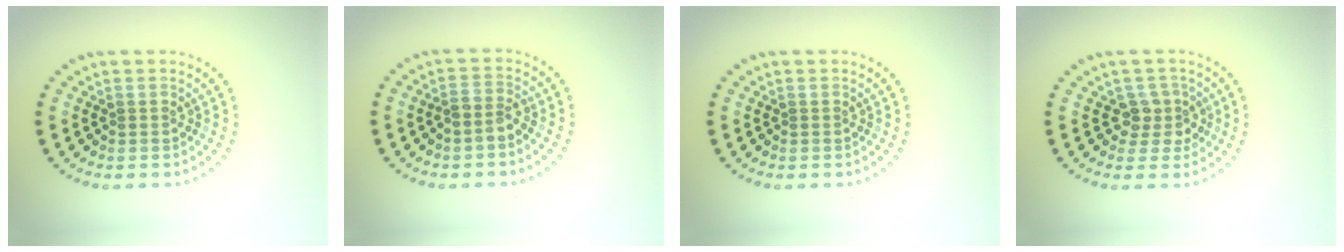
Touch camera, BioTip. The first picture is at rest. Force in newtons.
{"total": 1.5, "press": 1.2, "slide": 0.8}
{"total": 0.0}
{"total": 2.2, "press": 1.9, "slide": 1.2}